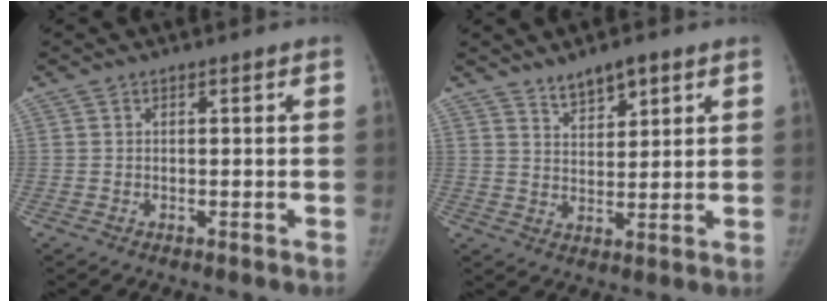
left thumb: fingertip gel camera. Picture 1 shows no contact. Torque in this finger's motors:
{"motor_torque": [-0.26, -0.24, 0.60, -0.49, 0.01]}